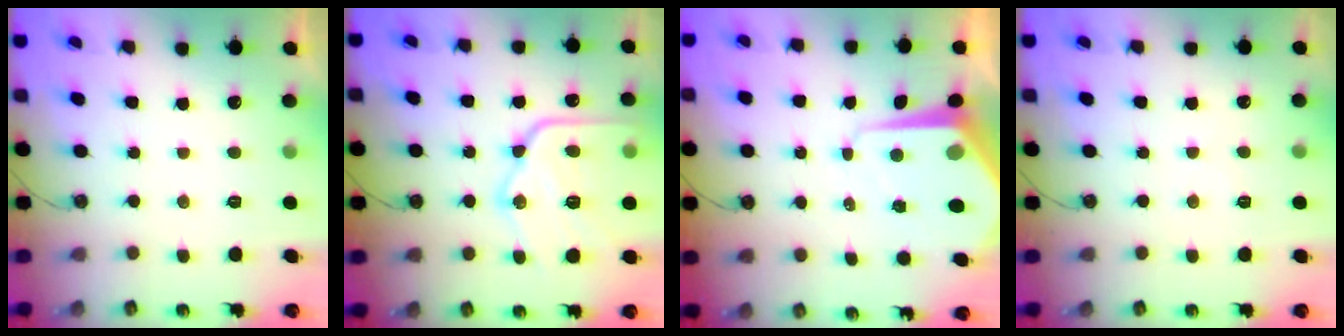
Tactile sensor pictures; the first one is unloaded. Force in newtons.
{"total": 19.5, "press": 19.5, "slide": 1.2}
{"total": 8.3, "press": 8.3, "slide": 0.7}
{"total": 1.8, "press": 1.8, "slide": 0.4}